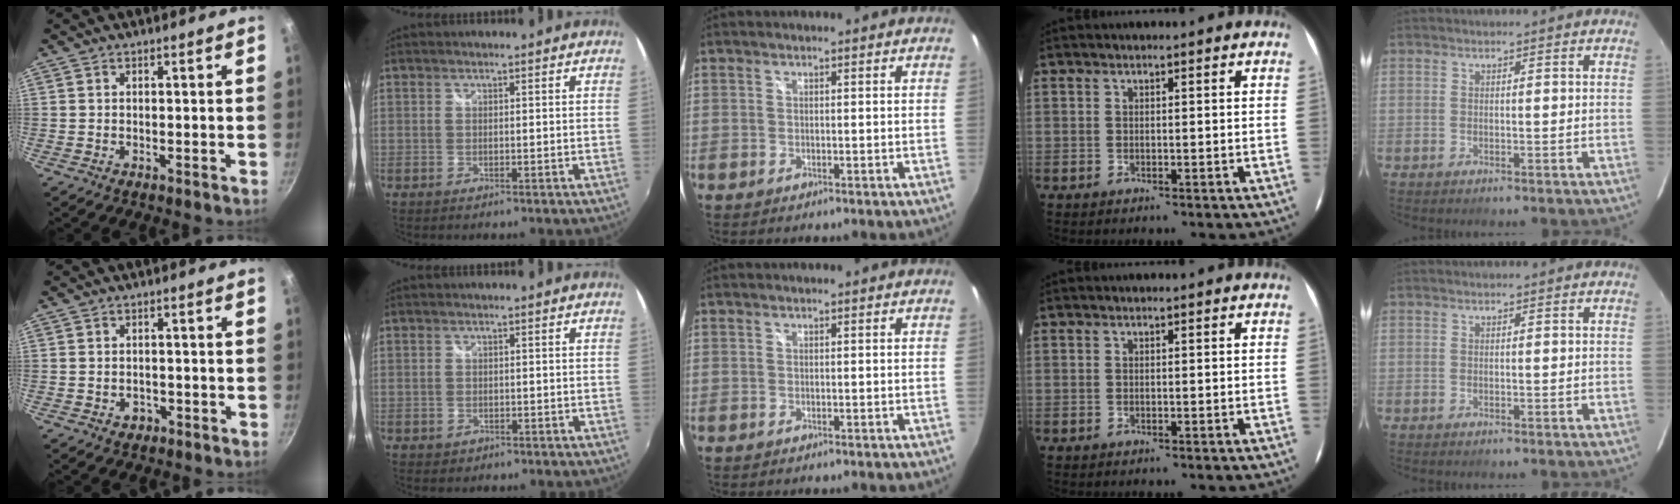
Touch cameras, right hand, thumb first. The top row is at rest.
{"thumb": {"total": 2.1, "force": [-0.9, 1.7, 0.9], "torque": [-0.010, 0.007, -0.007]}, "index": {"total": 1.6, "force": [-0.6, 1.4, 0.5], "torque": [-0.010, -0.003, -0.006]}}